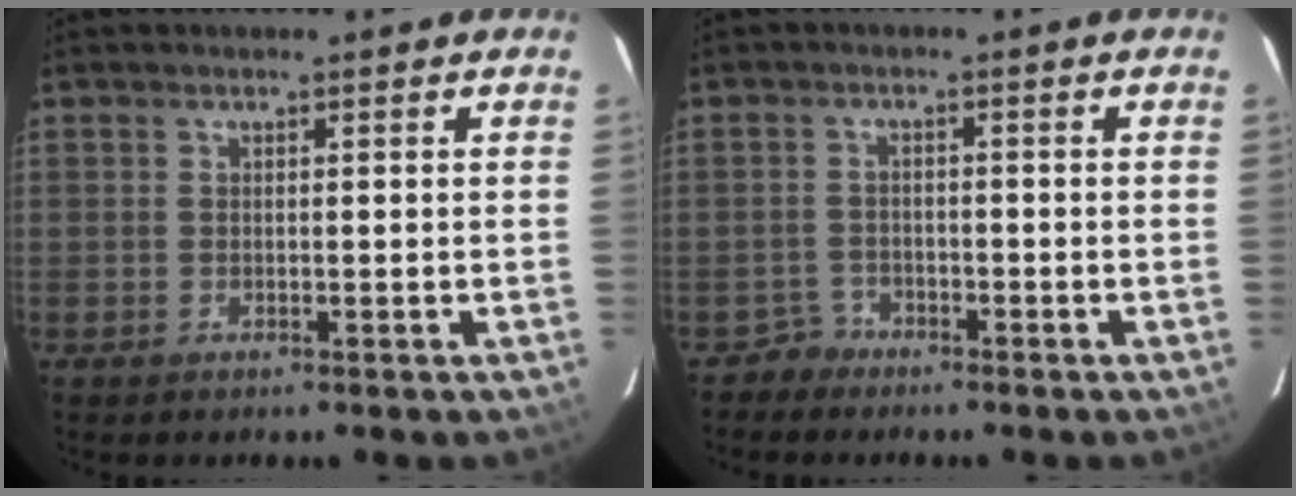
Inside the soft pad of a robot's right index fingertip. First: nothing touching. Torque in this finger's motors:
{"motor_torque": [0.12, -0.10, 0.01, 0.00]}